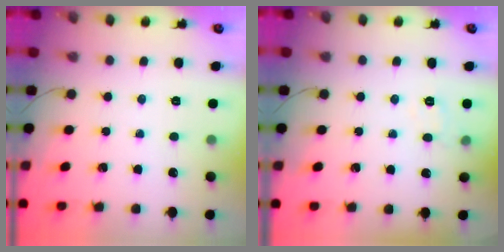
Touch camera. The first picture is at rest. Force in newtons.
{"total": 6.4, "press": 6.2, "slide": 1.4}